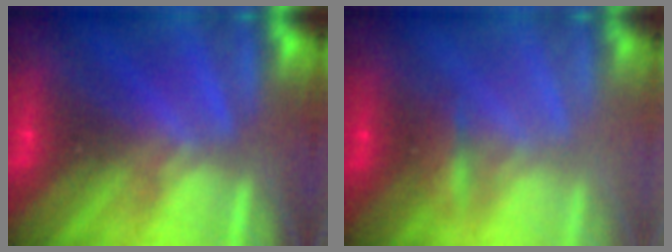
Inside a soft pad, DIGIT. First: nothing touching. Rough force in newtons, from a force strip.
{"total": 2.2}